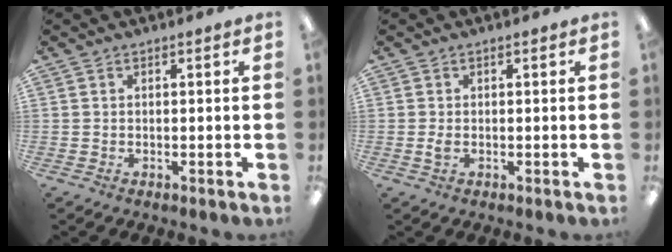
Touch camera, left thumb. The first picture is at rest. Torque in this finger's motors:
{"motor_torque": [-0.03, 0.02, -0.01, 0.01, 0.00]}